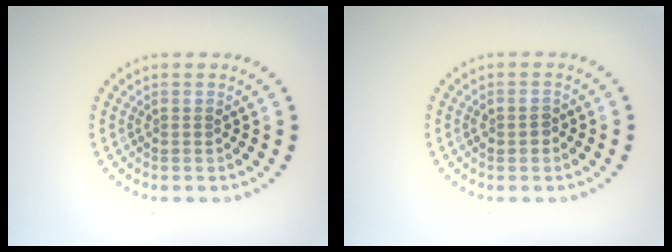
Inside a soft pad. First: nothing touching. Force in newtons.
{"total": 1.2, "press": 1.2, "slide": 0.1}